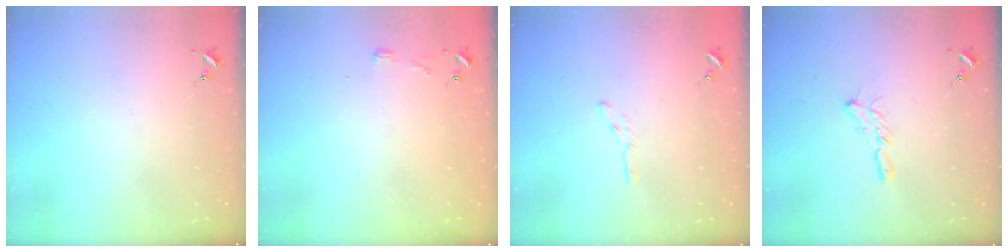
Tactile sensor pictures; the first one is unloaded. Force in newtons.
{"total": 2.8, "press": 2.8, "slide": 0.2}
{"total": 3.3, "press": 3.3, "slide": 0.2}
{"total": 6.9, "press": 6.9, "slide": 0.1}